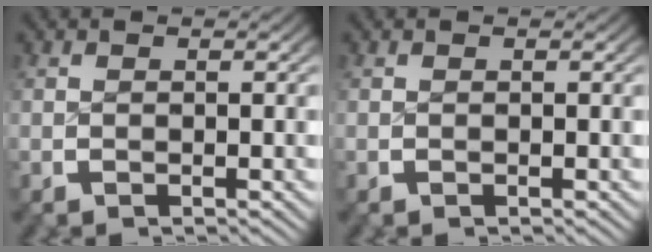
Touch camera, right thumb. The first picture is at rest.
{"total": 0.0}